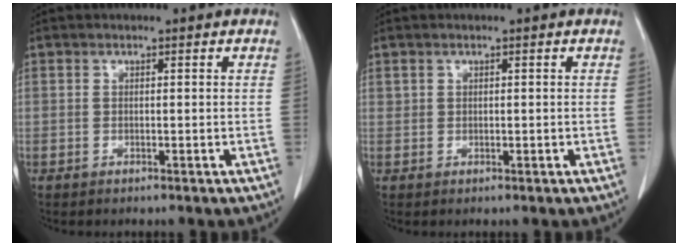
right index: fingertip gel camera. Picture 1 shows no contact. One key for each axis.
{"total": 0.5, "fx": 0.2, "fy": 0.4, "fz": 0.3, "tx": -0.004, "ty": 0.003, "tz": 0.006}